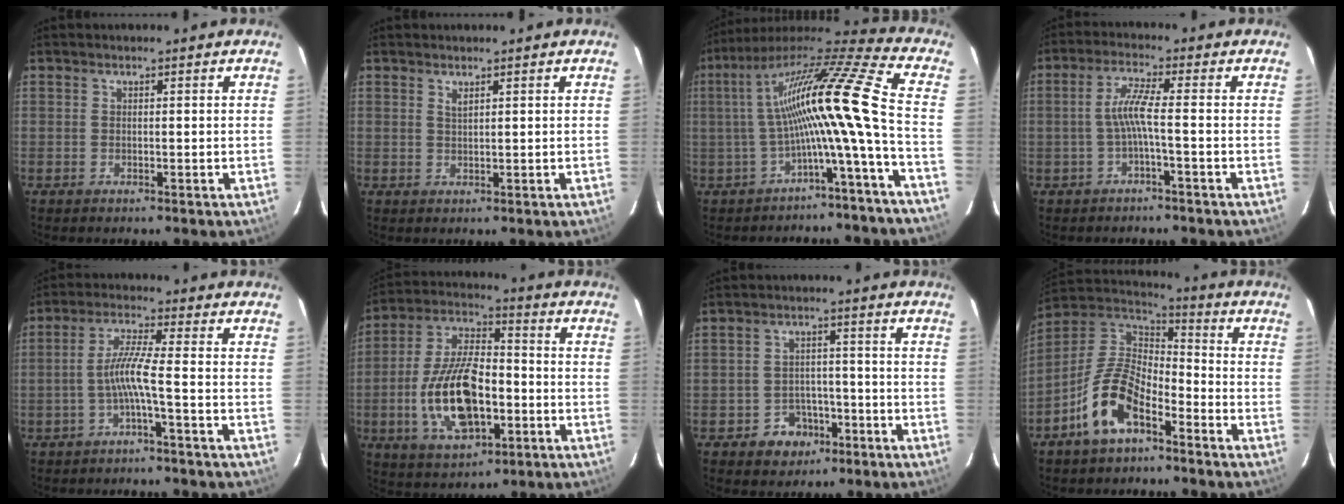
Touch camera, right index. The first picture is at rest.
{"total": 1.0, "force": [0.8, 0.2, 0.6], "torque": [-0.013, 0.000, 0.014]}
{"total": 17.2, "force": [-2.8, -1.3, 16.9], "torque": [-0.286, 0.001, -0.057]}
{"total": 4.3, "force": [-1.5, -0.5, 4.0], "torque": [-0.090, 0.006, -0.026]}
{"total": 5.3, "force": [-2.2, -0.8, 4.8], "torque": [-0.108, 0.007, -0.040]}
{"total": 17.2, "force": [-4.4, 8.6, 14.3], "torque": [-0.294, 0.005, -0.071]}
{"total": 6.3, "force": [-3.4, 5.1, 1.5], "torque": [-0.041, 0.019, -0.035]}
{"total": 13.3, "force": [-7.3, 6.4, 9.1], "torque": [-0.196, 0.014, -0.141]}